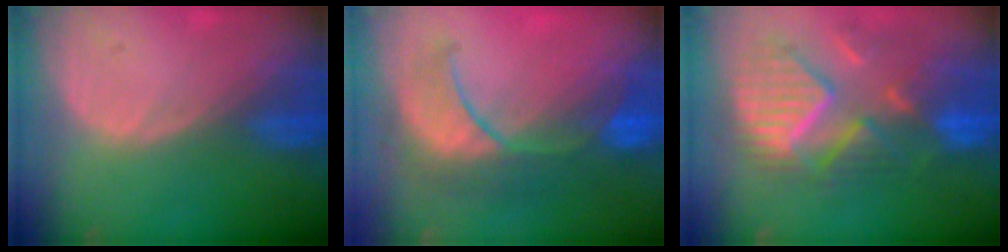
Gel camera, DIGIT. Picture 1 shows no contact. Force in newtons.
{"total": 9.0, "press": 8.8, "slide": 2.0}
{"total": 11.6, "press": 10.2, "slide": 5.5}